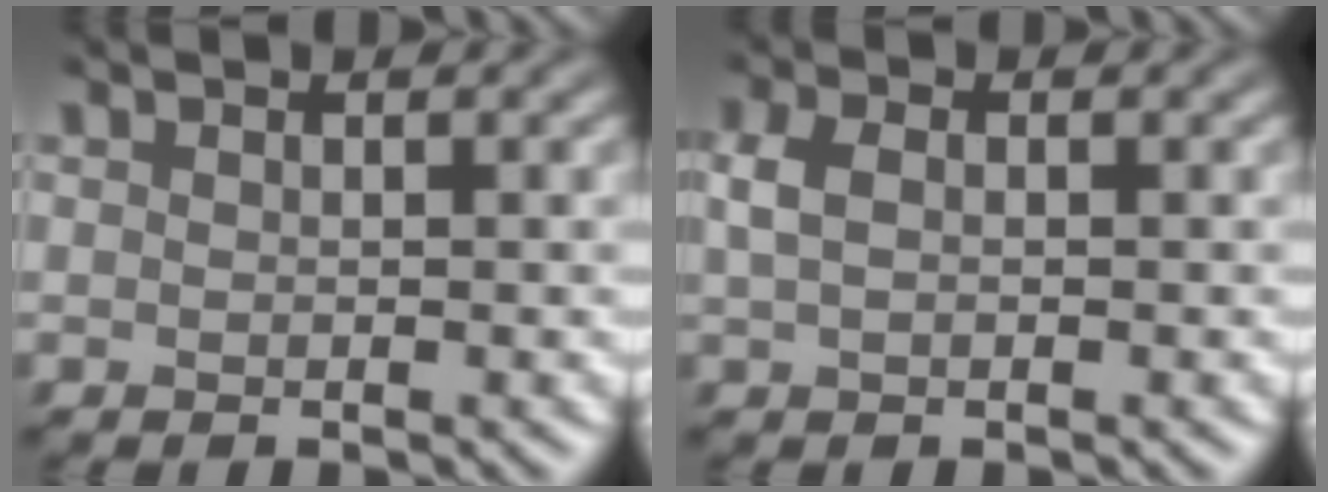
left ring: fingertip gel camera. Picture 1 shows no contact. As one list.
[{"total": 2.0, "force": [-0.3, 1.3, 1.5], "torque": [-0.035, 0.002, -0.010]}]